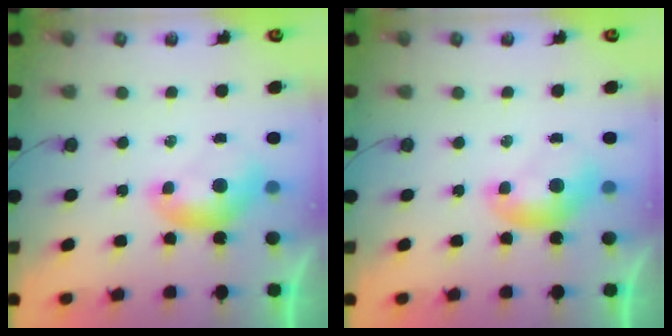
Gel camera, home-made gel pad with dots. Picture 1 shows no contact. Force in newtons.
{"total": 0.0}